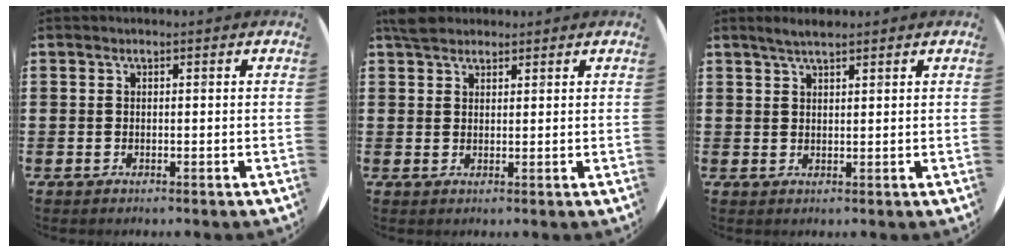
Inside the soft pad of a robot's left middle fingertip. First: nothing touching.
{"total": 2.8, "force": [2.4, 1.1, 0.8], "torque": [-0.011, 0.006, 0.045]}
{"total": 2.3, "force": [2.0, 0.3, 1.2], "torque": [-0.023, 0.005, 0.035]}